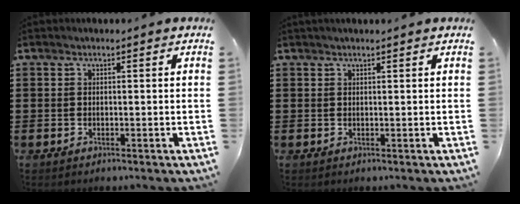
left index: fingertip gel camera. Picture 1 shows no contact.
{"total": 0.5, "force": [0.4, 0.0, 0.3], "torque": [-0.007, -0.001, 0.007]}